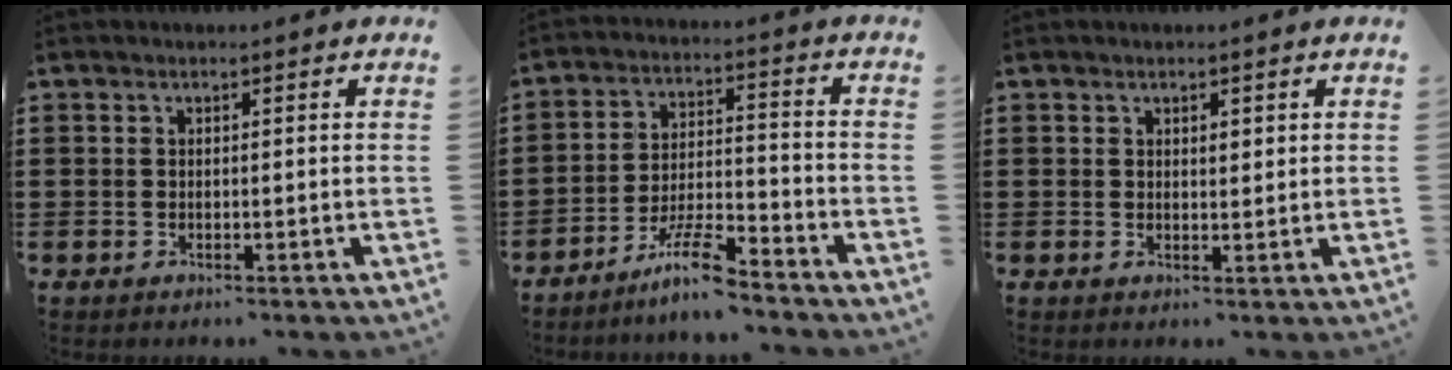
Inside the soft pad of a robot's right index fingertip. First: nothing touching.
{"total": 8.2, "force": [-6.6, 1.1, 4.7], "torque": [-0.093, 0.007, -0.125]}
{"total": 1.1, "force": [0.7, 0.6, 0.5], "torque": [-0.002, 0.001, 0.012]}